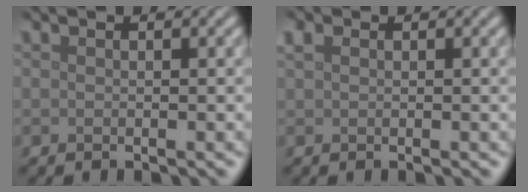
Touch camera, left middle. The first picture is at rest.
{"total": 0.9, "force": [0.6, 0.6, 0.5], "torque": [-0.009, 0.004, 0.010]}